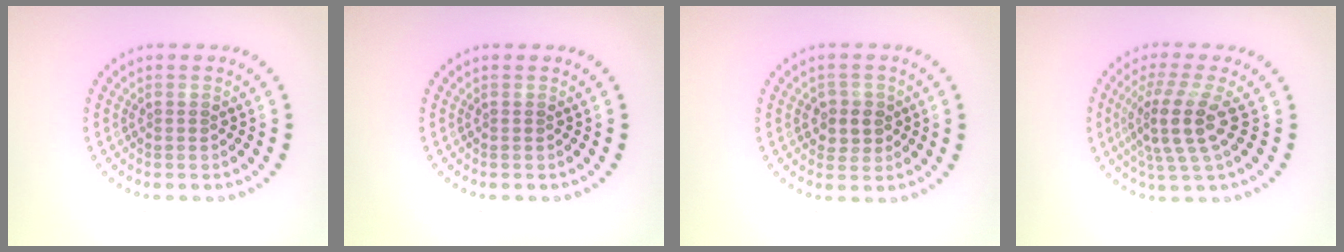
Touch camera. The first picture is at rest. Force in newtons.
{"total": 0.0}
{"total": 2.3, "press": 2.2, "slide": 0.7}
{"total": 4.4, "press": 3.3, "slide": 2.9}